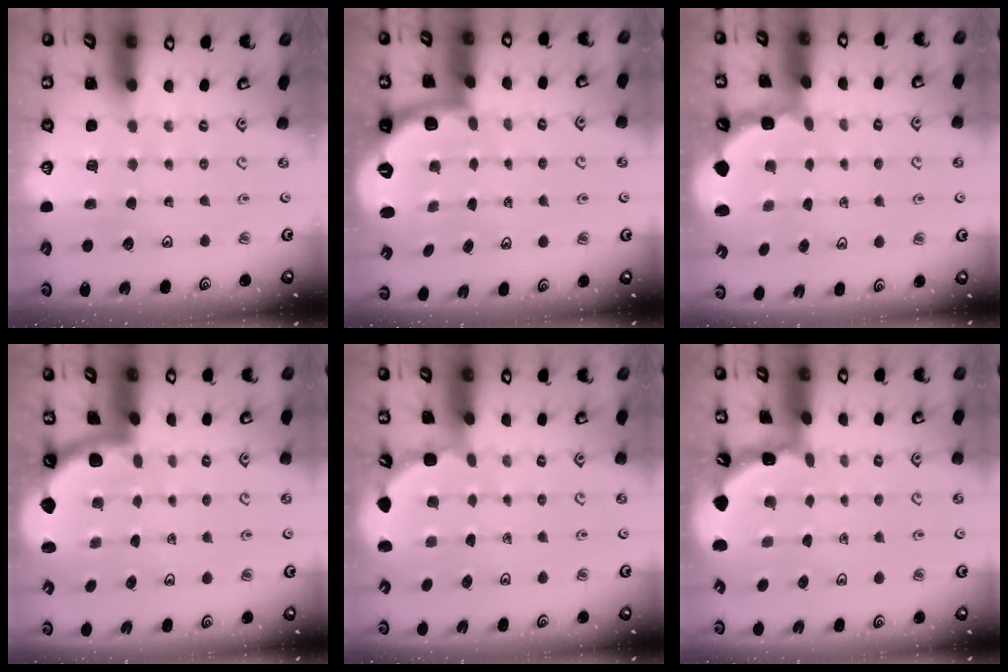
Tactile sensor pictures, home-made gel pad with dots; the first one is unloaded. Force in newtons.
{"total": 2.7, "press": 1.8, "slide": 2.0}
{"total": 3.0, "press": 2.0, "slide": 2.2}
{"total": 1.9, "press": 1.9, "slide": 0.3}
{"total": 3.2, "press": 2.9, "slide": 1.4}
{"total": 2.0, "press": 2.0, "slide": 0.4}